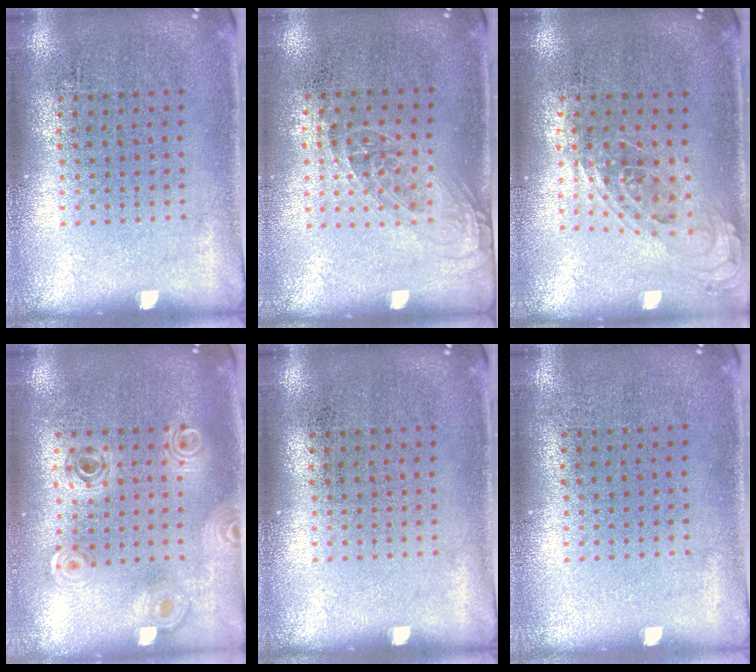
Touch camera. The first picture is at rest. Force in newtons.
{"total": 1.2, "press": 0.9, "slide": 0.7}
{"total": 0.8, "press": 0.8, "slide": 0.3}
{"total": 0.8, "press": 0.8, "slide": 0.2}
{"total": 0.0}
{"total": 0.0}